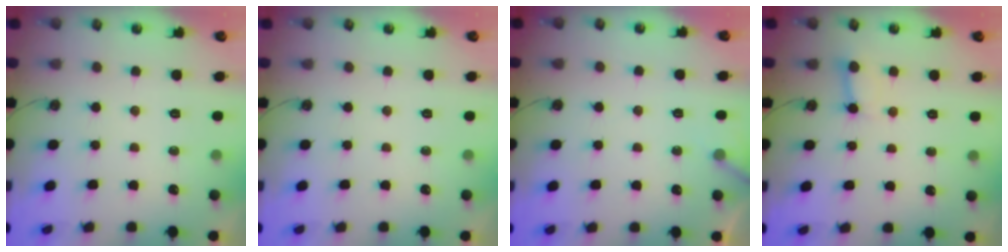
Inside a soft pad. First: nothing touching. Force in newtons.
{"total": 0.0}
{"total": 3.2, "press": 3.2, "slide": 0.2}
{"total": 2.7, "press": 2.7, "slide": 0.3}